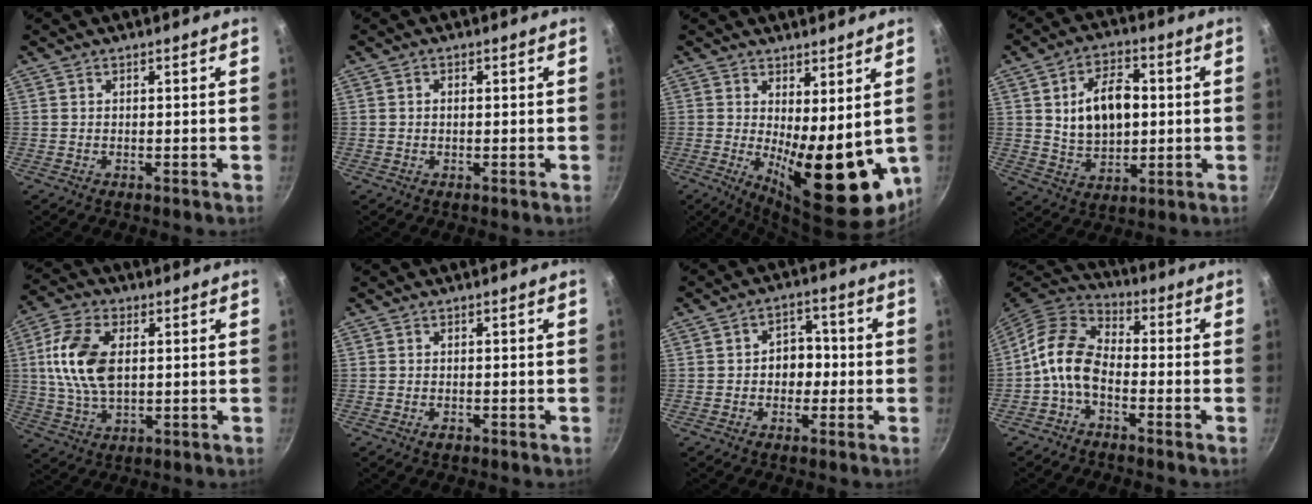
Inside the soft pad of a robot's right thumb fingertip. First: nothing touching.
{"total": 1.1, "force": [0.0, 0.8, 0.7], "torque": [-0.012, 0.004, -0.001]}
{"total": 16.0, "force": [0.3, 6.0, 14.8], "torque": [-0.179, -0.030, 0.022]}
{"total": 10.7, "force": [0.9, 5.5, 9.1], "torque": [-0.154, 0.005, 0.020]}
{"total": 12.8, "force": [1.9, 7.5, 10.3], "torque": [-0.193, 0.006, 0.031]}
{"total": 1.3, "force": [-0.7, 0.8, 0.8], "torque": [-0.014, 0.001, -0.011]}
{"total": 6.3, "force": [-0.6, 5.0, 3.8], "torque": [-0.009, 0.015, -0.013]}
{"total": 9.6, "force": [-2.8, 6.0, 6.9], "torque": [-0.122, 0.042, -0.072]}